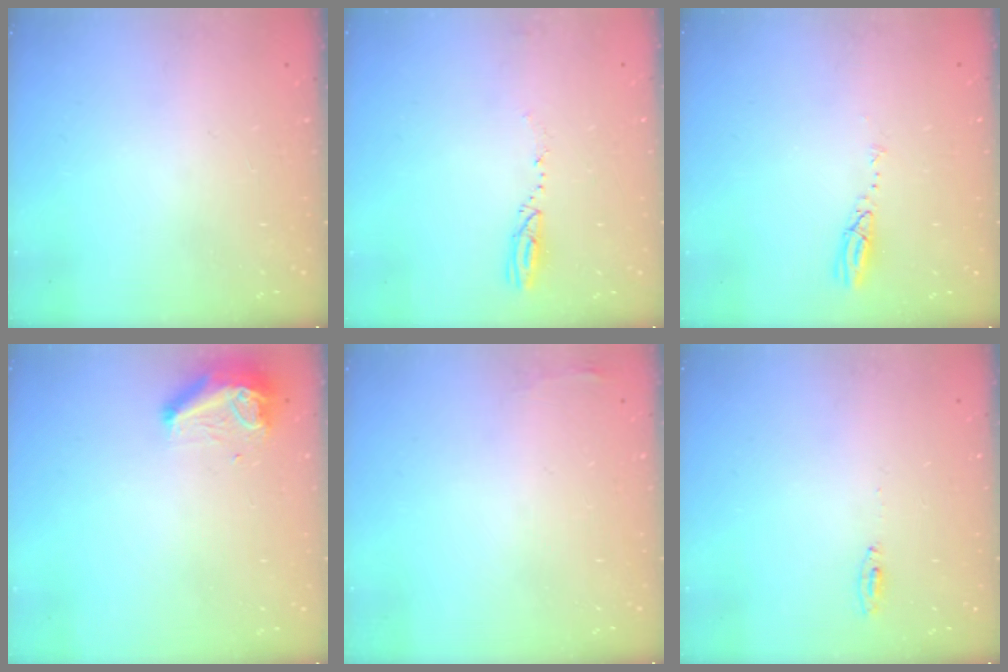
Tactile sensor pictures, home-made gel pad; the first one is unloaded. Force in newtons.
{"total": 3.3, "press": 3.3, "slide": 0.4}
{"total": 3.7, "press": 3.7, "slide": 0.2}
{"total": 9.3, "press": 9.3, "slide": 0.7}
{"total": 3.3, "press": 3.2, "slide": 0.5}
{"total": 4.7, "press": 4.4, "slide": 1.5}